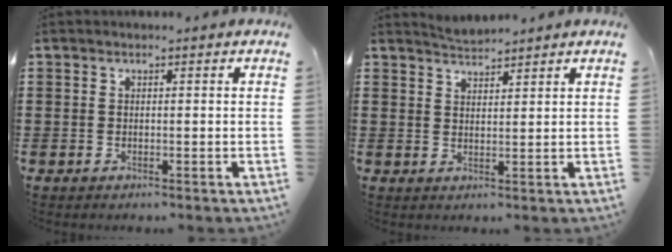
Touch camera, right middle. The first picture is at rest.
{"total": 2.5, "force": [2.5, 0.1, -0.1], "torque": [-0.005, -0.001, 0.047]}